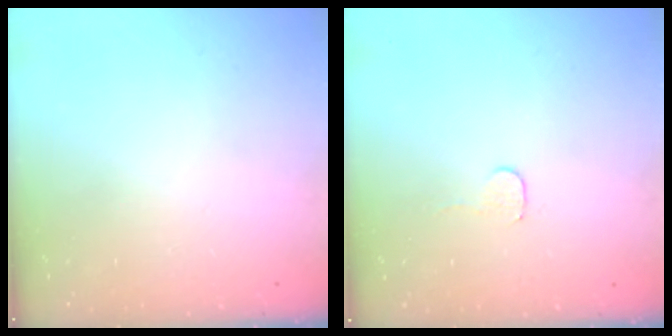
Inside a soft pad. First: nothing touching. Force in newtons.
{"total": 3.2, "press": 3.1, "slide": 0.3}